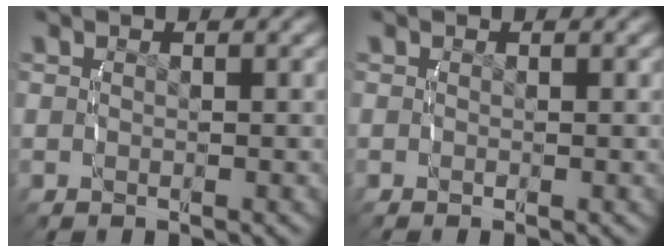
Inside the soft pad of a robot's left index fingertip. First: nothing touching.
{"total": 0.0}